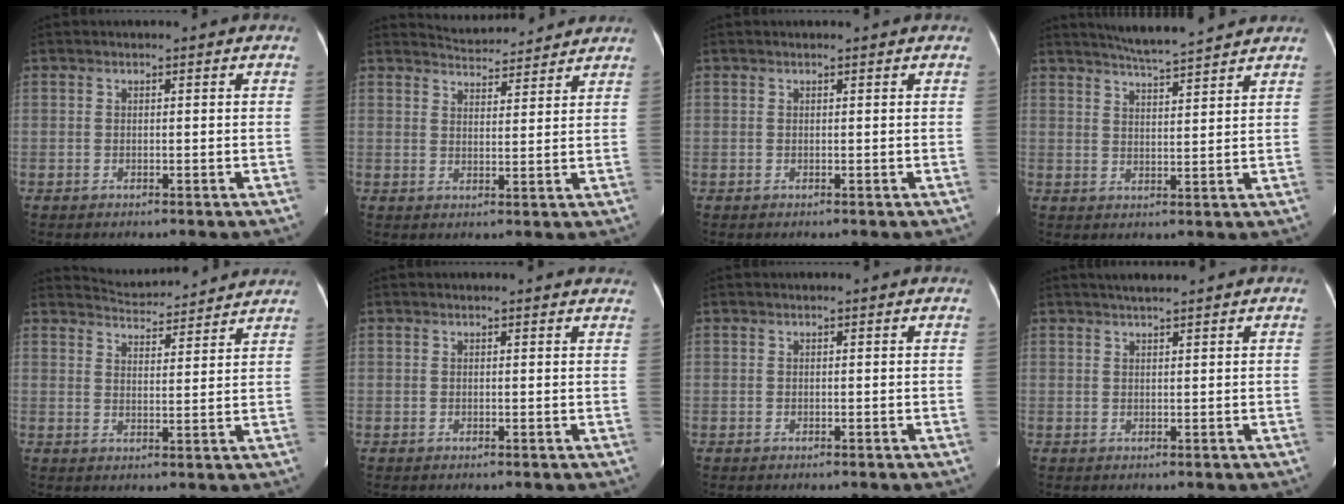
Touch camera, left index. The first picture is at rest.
{"total": 6.9, "force": [6.9, 1.0, 0.6], "torque": [-0.015, 0.017, 0.094]}
{"total": 0.7, "force": [0.7, 0.0, 0.2], "torque": [-0.008, 0.008, 0.010]}
{"total": 8.2, "force": [7.6, -0.4, 3.1], "torque": [-0.061, 0.013, 0.116]}
{"total": 9.2, "force": [9.1, 0.9, 1.1], "torque": [-0.025, 0.017, 0.125]}
{"total": 5.4, "force": [5.2, 0.8, 1.1], "torque": [-0.007, 0.004, 0.035]}
{"total": 0.0}
{"total": 2.4, "force": [2.1, -0.3, 1.1], "torque": [-0.017, 0.011, 0.038]}